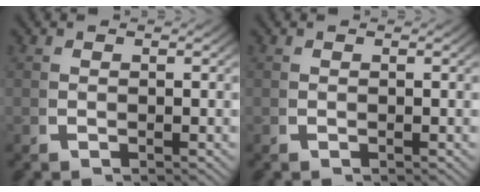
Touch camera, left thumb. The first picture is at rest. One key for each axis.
{"total": 0.0}